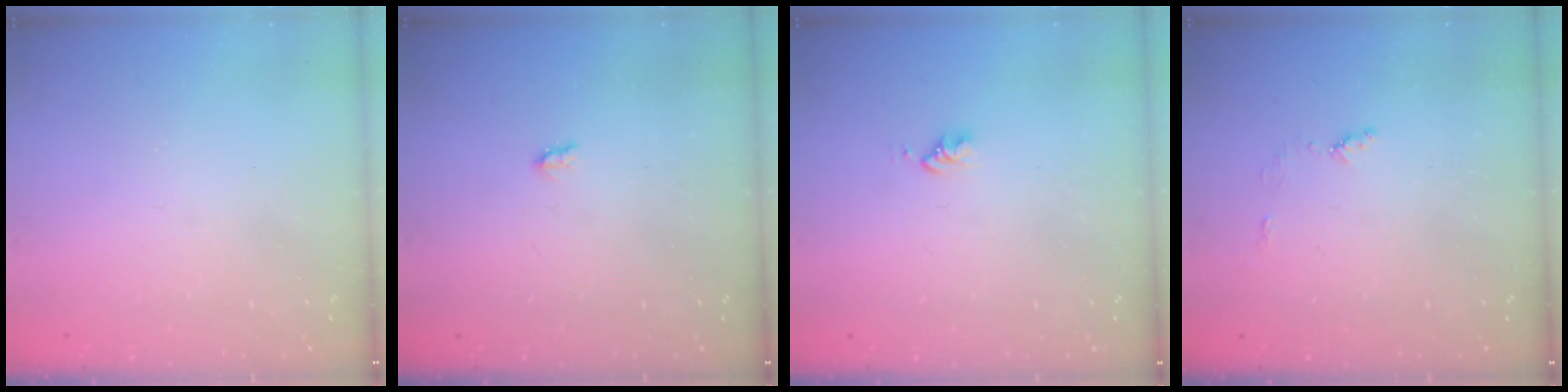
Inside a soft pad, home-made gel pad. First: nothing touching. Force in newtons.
{"total": 1.7, "press": 1.6, "slide": 0.3}
{"total": 2.6, "press": 2.6, "slide": 0.4}
{"total": 4.3, "press": 4.2, "slide": 0.5}